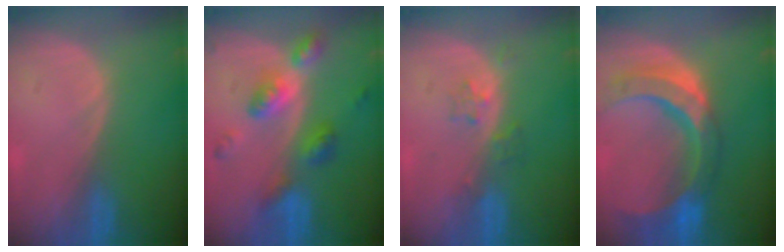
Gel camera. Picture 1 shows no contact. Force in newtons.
{"total": 7.4, "press": 7.4, "slide": 0.6}
{"total": 2.6, "press": 2.6, "slide": 0.2}
{"total": 11.6, "press": 9.8, "slide": 6.2}